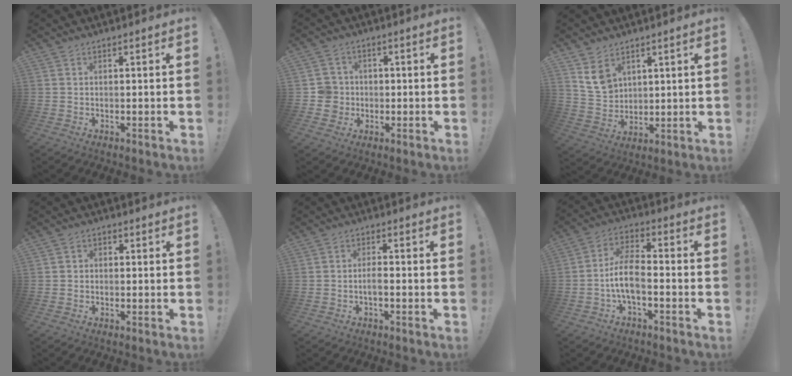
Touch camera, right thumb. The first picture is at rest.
{"total": 6.6, "force": [-0.6, 6.4, 1.2], "torque": [-0.024, 0.012, -0.006]}
{"total": 8.4, "force": [5.3, 5.9, 2.8], "torque": [-0.053, -0.027, 0.109]}
{"total": 1.9, "force": [-0.9, 1.5, 0.8], "torque": [-0.010, 0.009, -0.015]}
{"total": 2.9, "force": [-1.0, 0.9, 2.6], "torque": [-0.050, 0.001, -0.021]}
{"total": 10.0, "force": [-3.3, 4.7, 8.2], "torque": [-0.165, 0.013, -0.061]}